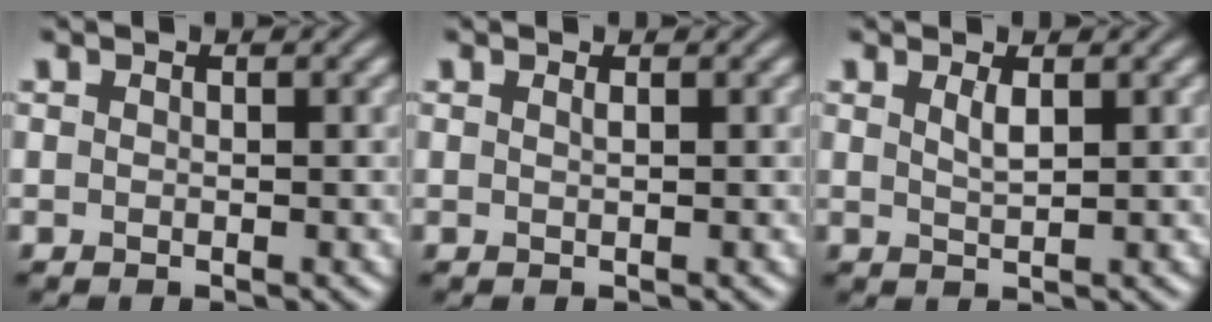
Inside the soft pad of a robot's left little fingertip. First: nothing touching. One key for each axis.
{"total": 0.5, "fx": 0.3, "fy": 0.2, "fz": 0.4, "tx": -0.004, "ty": 0.001, "tz": 0.004}
{"total": 1.4, "fx": 0.7, "fy": 0.3, "fz": 1.1, "tx": -0.022, "ty": 0.000, "tz": 0.013}